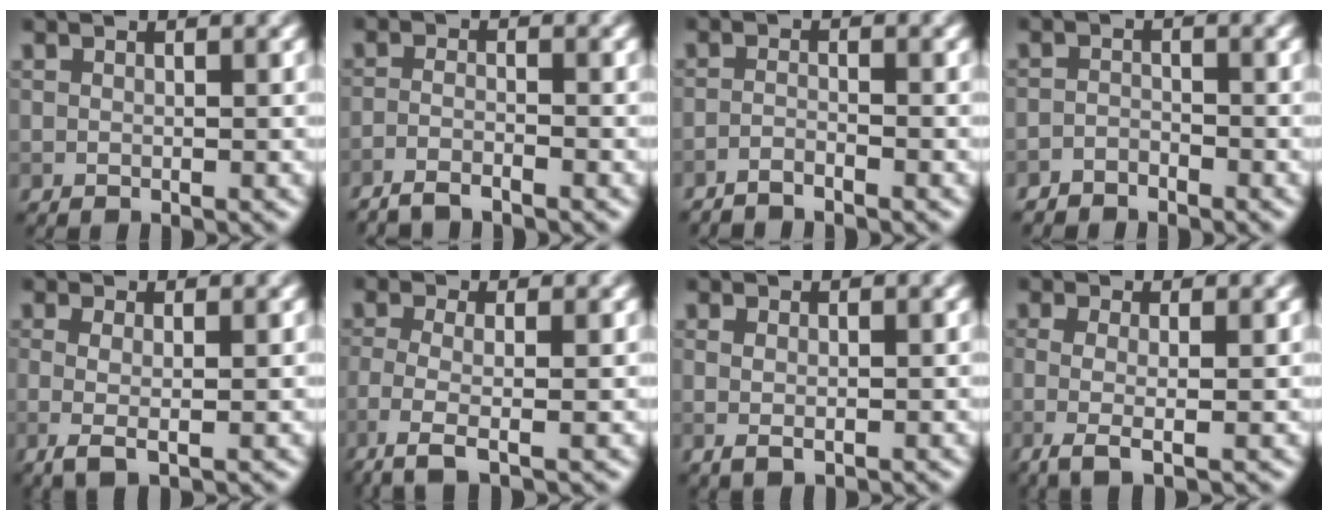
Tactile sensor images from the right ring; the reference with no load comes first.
{"total": 2.4, "force": [-2.1, 0.4, 1.2], "torque": [-0.022, -0.001, -0.049]}
{"total": 1.6, "force": [-1.4, 0.2, 0.7], "torque": [-0.012, -0.001, -0.036]}
{"total": 1.6, "force": [-1.4, 0.6, 0.1], "torque": [0.000, 0.003, -0.031]}
{"total": 2.3, "force": [-0.2, 0.7, 2.2], "torque": [-0.038, -0.003, -0.004]}
{"total": 3.9, "force": [-1.7, 1.1, 3.3], "torque": [-0.065, -0.006, -0.045]}
{"total": 1.3, "force": [0.0, 0.7, 1.1], "torque": [-0.022, -0.003, 0.003]}
{"total": 3.1, "force": [-0.5, 1.0, 2.9], "torque": [-0.051, -0.008, -0.013]}